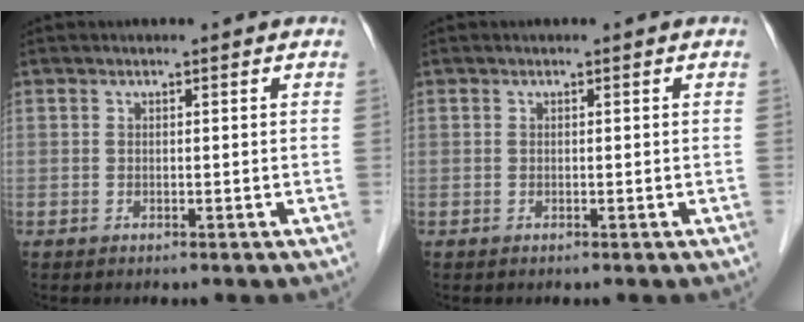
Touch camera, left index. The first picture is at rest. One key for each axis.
{"total": 0.0}